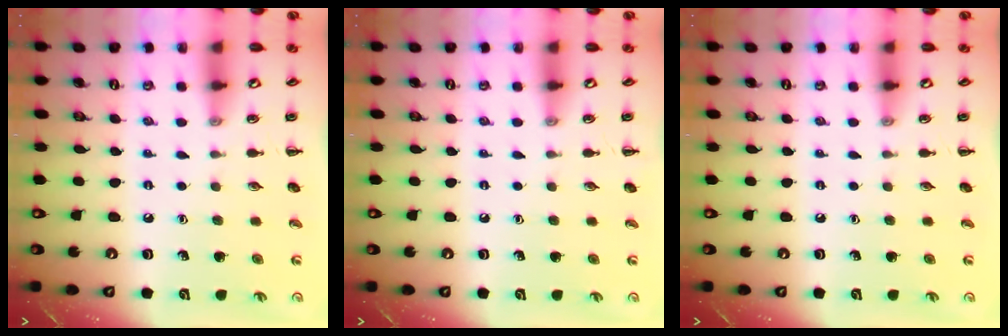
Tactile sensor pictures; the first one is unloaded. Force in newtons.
{"total": 0.0}
{"total": 0.0}